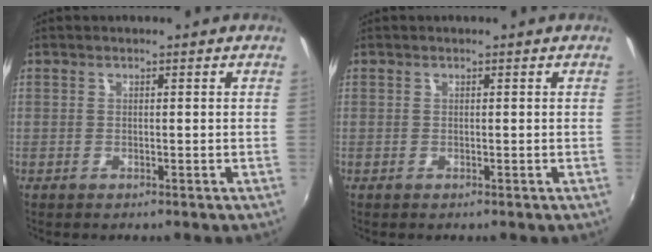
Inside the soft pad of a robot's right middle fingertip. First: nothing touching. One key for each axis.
{"total": 0.0}